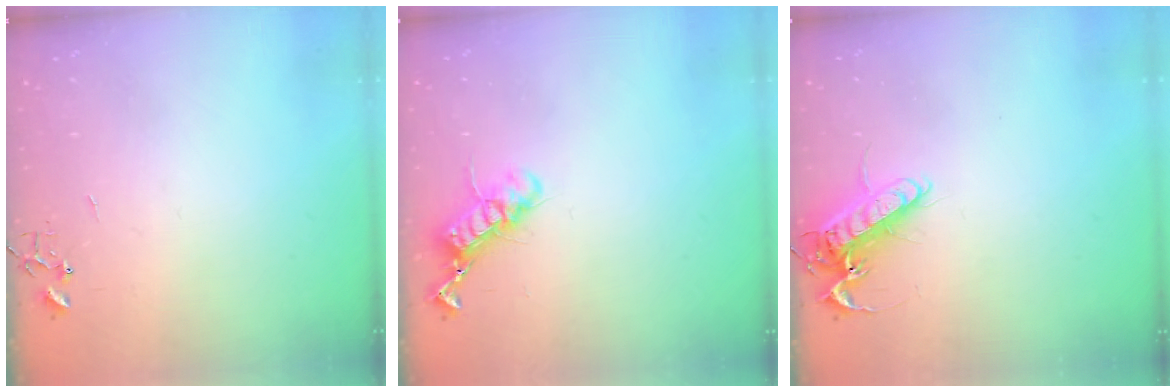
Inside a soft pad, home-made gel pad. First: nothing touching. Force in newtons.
{"total": 12.0, "press": 11.9, "slide": 0.7}
{"total": 13.7, "press": 13.5, "slide": 2.3}